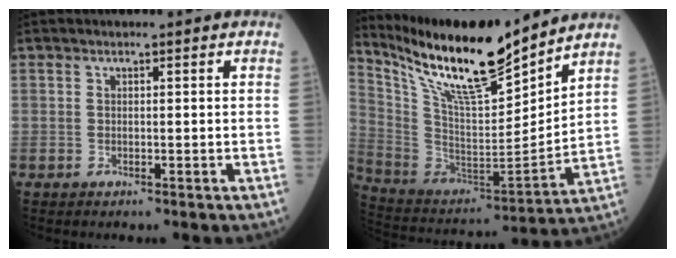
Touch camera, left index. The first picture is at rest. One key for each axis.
{"total": 19.2, "fx": 15.8, "fy": 1.8, "fz": 10.9, "tx": -0.201, "ty": -0.009, "tz": 0.296}